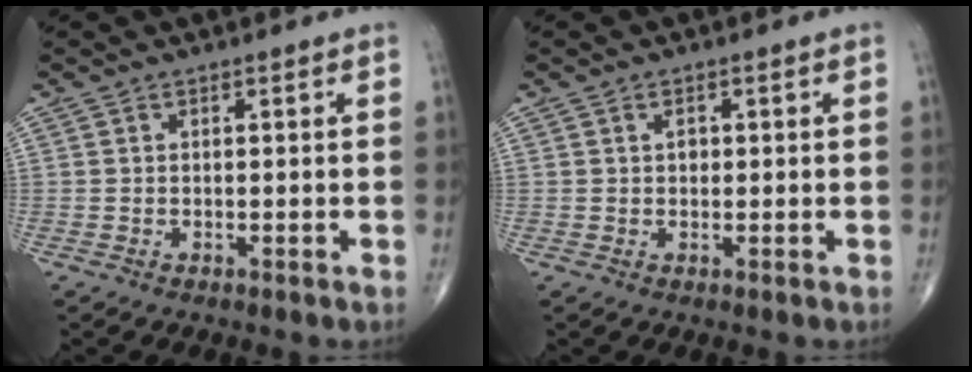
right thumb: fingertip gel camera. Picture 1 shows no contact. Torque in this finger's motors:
{"motor_torque": [-0.27, 0.10, -0.19, -0.33, 0.05]}